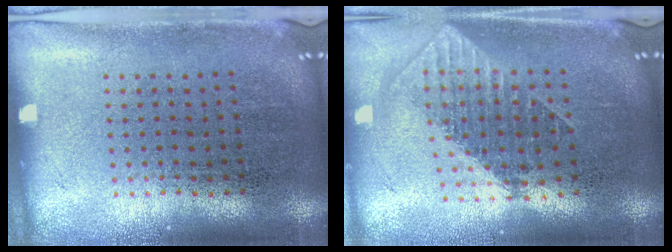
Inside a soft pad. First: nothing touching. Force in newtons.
{"total": 1.8, "press": 1.5, "slide": 1.1}